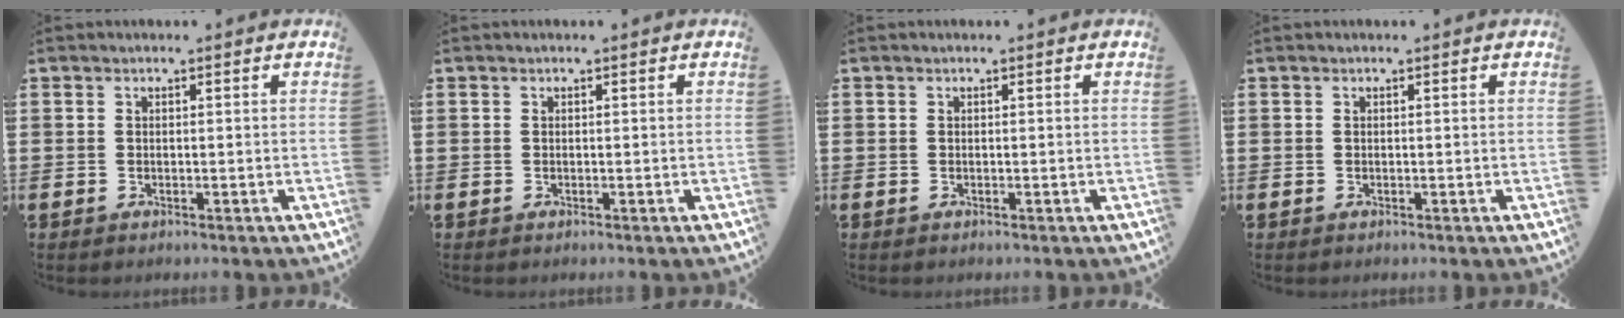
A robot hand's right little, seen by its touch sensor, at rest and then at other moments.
{"total": 0.0}
{"total": 0.0}
{"total": 0.0}